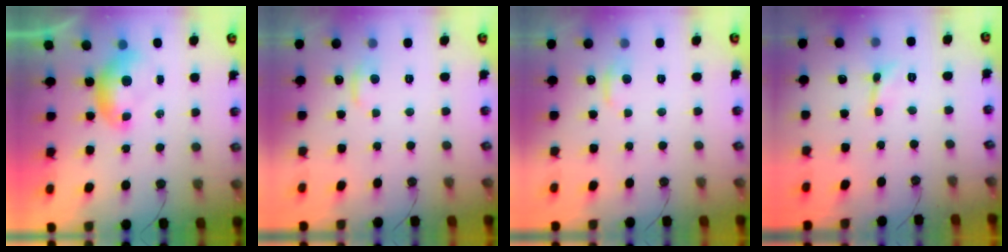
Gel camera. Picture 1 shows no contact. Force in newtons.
{"total": 0.9, "press": 0.8, "slide": 0.5}
{"total": 0.9, "press": 0.8, "slide": 0.5}
{"total": 1.7, "press": 1.7, "slide": 0.5}